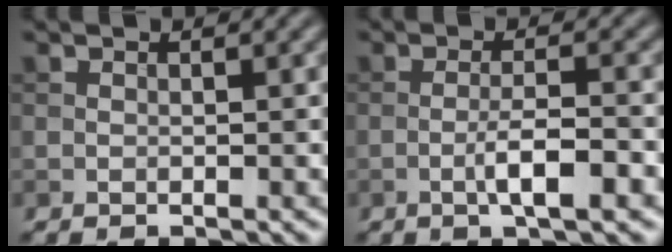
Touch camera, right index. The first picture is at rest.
{"total": 3.6, "force": [-1.4, 0.6, 3.3], "torque": [-0.059, 0.005, -0.027]}